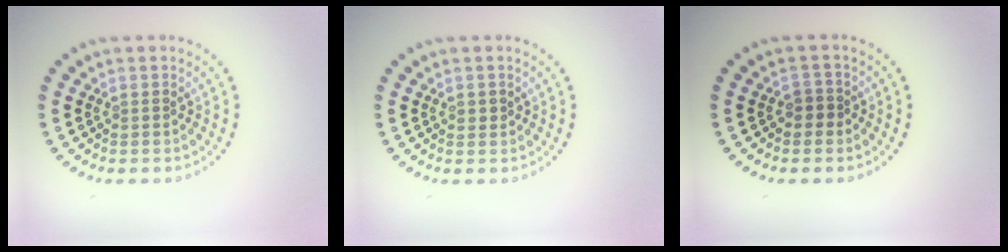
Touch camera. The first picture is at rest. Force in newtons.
{"total": 0.8, "press": 0.8, "slide": 0.1}
{"total": 1.3, "press": 1.0, "slide": 0.7}